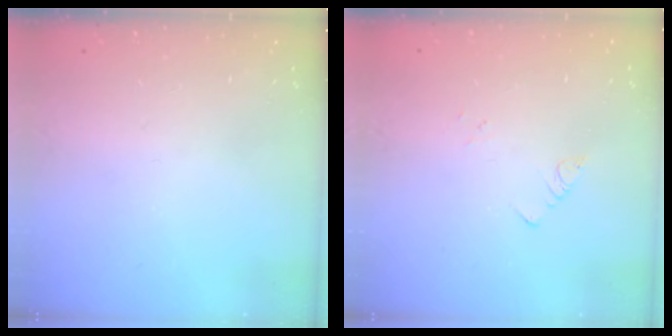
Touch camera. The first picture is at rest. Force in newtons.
{"total": 1.5, "press": 1.4, "slide": 0.1}